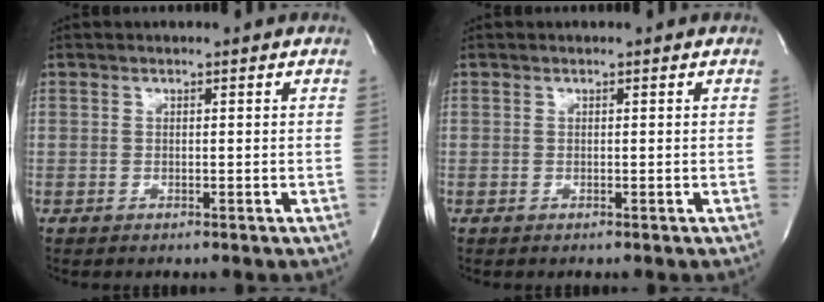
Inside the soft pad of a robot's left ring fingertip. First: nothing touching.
{"total": 0.0}